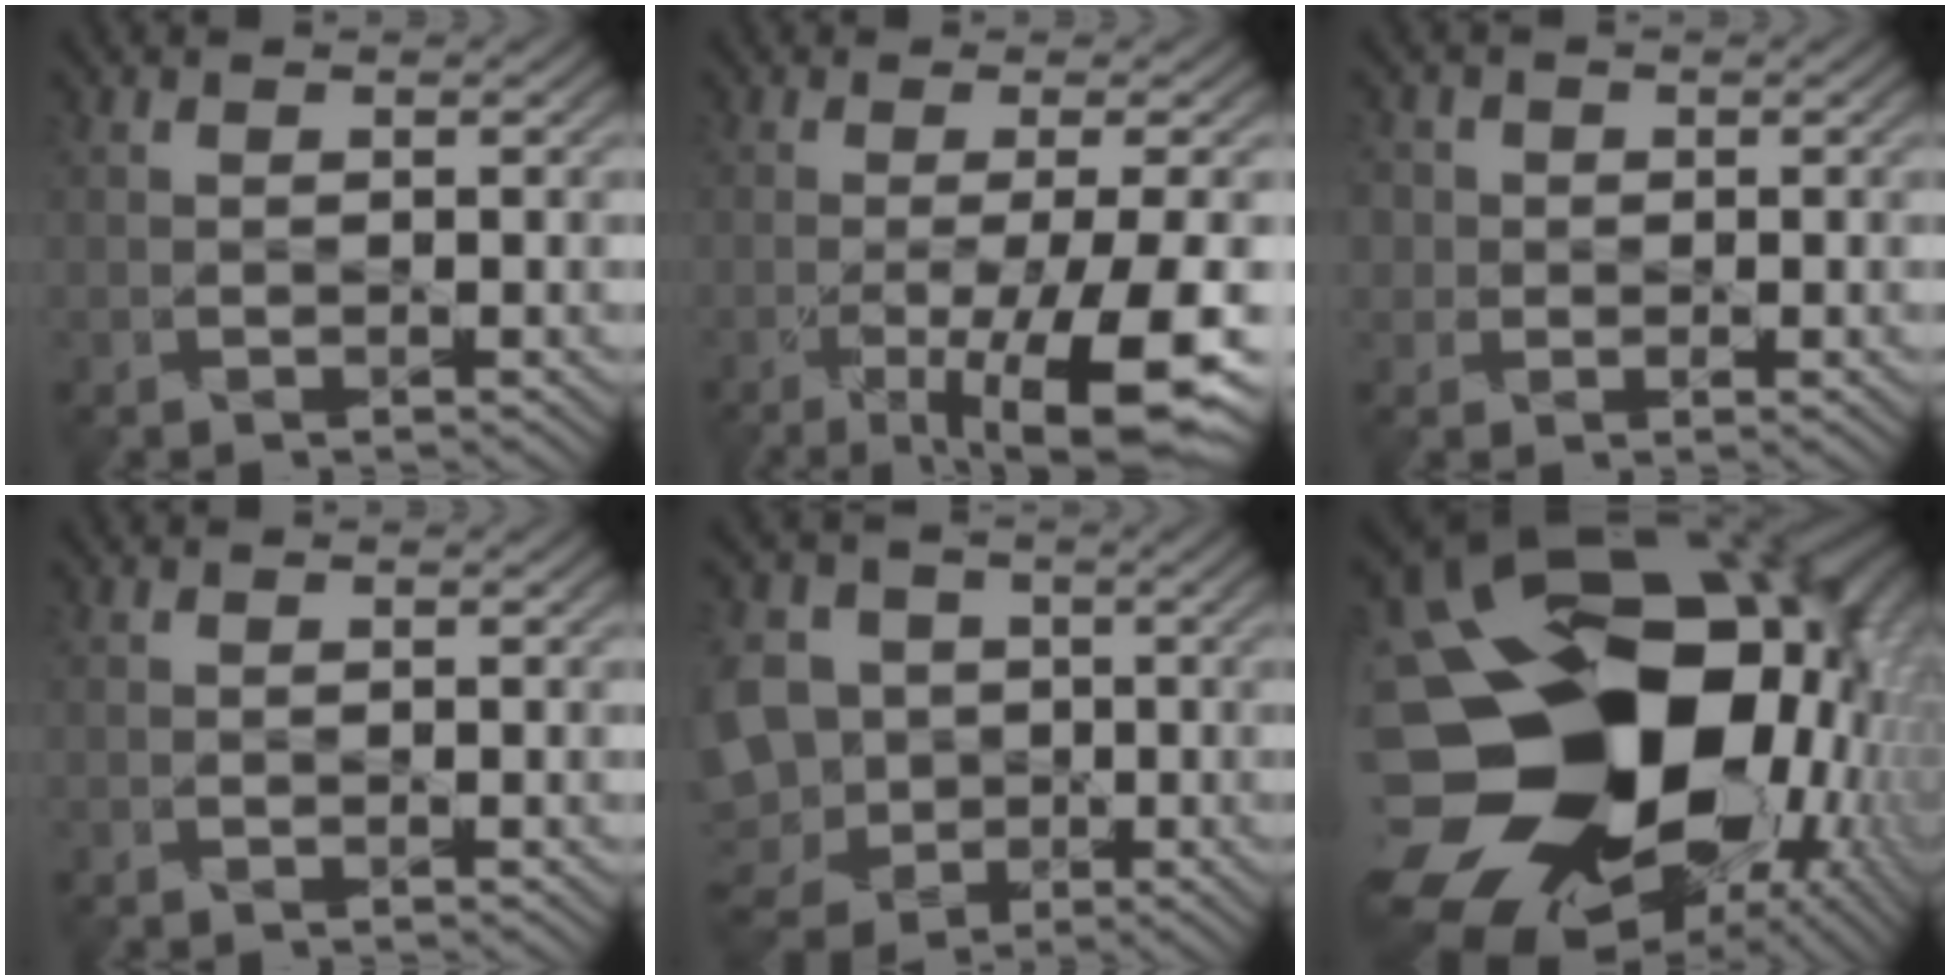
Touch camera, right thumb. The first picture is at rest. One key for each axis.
{"total": 11.1, "fx": -5.0, "fy": 1.8, "fz": 9.7, "tx": -0.161, "ty": -0.016, "tz": -0.069}
{"total": 3.3, "fx": 1.0, "fy": 2.9, "fz": 1.0, "tx": -0.027, "ty": 0.008, "tz": 0.005}
{"total": 0.0}
{"total": 12.6, "fx": -1.1, "fy": 11.0, "fz": 6.1, "tx": -0.204, "ty": -0.015, "tz": -0.034}
{"total": 23.1, "fx": -5.7, "fy": 17.2, "fz": 14.4, "tx": -0.295, "ty": -0.055, "tz": -0.094}